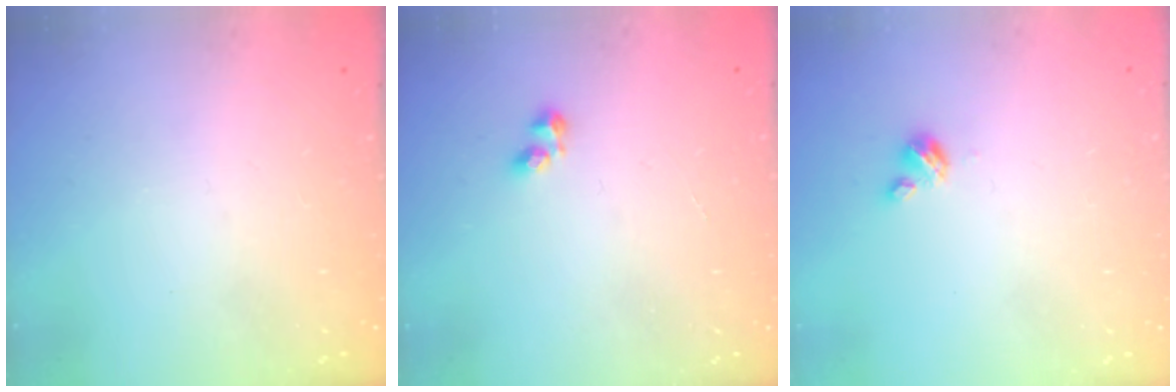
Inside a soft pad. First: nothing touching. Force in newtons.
{"total": 2.5, "press": 2.3, "slide": 0.9}
{"total": 2.7, "press": 2.7, "slide": 0.3}